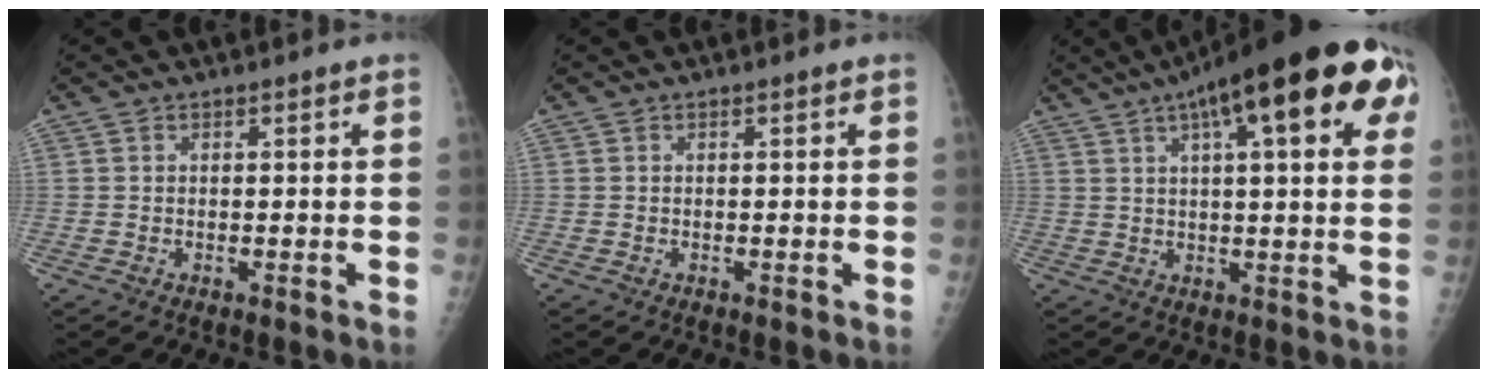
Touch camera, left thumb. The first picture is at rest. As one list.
[{"total": 0.0}, {"total": 23.0, "force": [9.6, 6.4, 19.9], "torque": [-0.281, 0.022, 0.129]}]